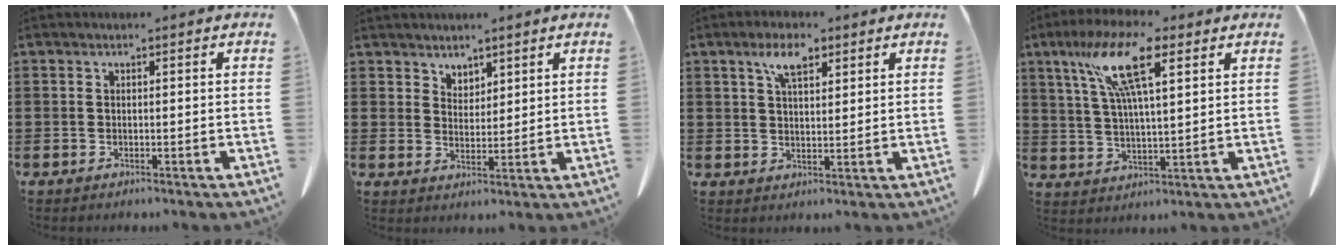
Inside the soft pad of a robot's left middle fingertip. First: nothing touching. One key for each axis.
{"total": 3.0, "fx": 2.7, "fy": 1.2, "fz": 0.1, "tx": -0.010, "ty": -0.003, "tz": 0.053}
{"total": 5.2, "fx": 3.1, "fy": 2.2, "fz": 3.6, "tx": -0.072, "ty": 0.006, "tz": 0.053}
{"total": 12.0, "fx": 6.5, "fy": 2.9, "fz": 9.6, "tx": -0.199, "ty": 0.001, "tz": 0.114}